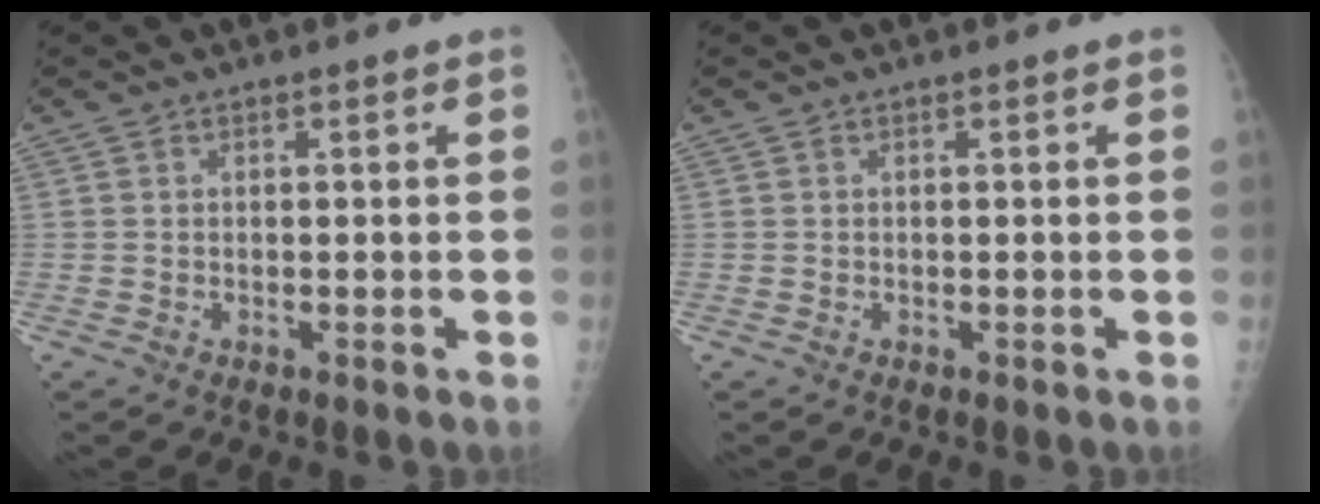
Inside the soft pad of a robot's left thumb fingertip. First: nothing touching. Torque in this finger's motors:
{"motor_torque": [0.03, 0.11, 0.13, 0.17, 0.00]}